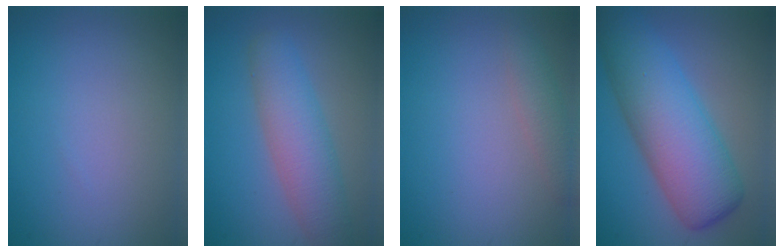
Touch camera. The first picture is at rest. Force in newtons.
{"total": 5.2, "press": 5.2, "slide": 0.2}
{"total": 1.9, "press": 1.9, "slide": 0.1}
{"total": 9.4, "press": 9.4, "slide": 0.1}